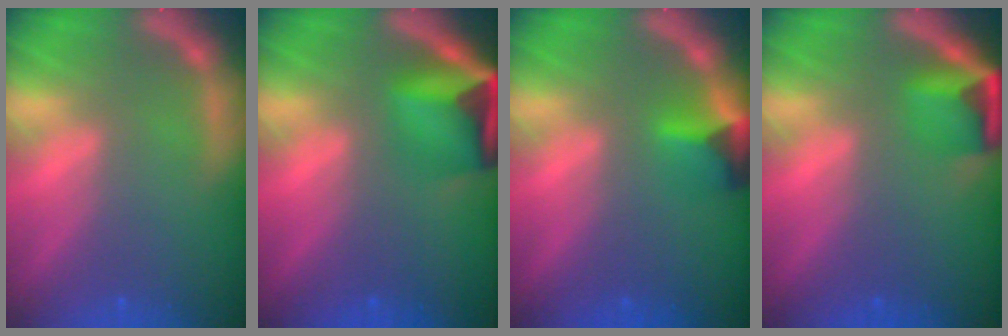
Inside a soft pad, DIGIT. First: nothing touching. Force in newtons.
{"total": 7.4}
{"total": 3.4}
{"total": 4.4}